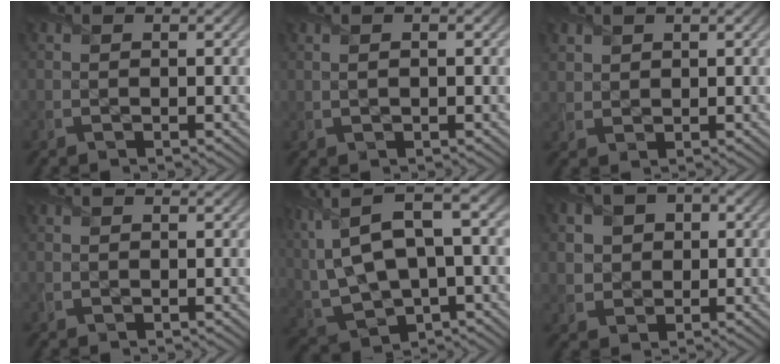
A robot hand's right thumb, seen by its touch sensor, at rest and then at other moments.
{"total": 0.9, "force": [0.3, 0.1, 0.8], "torque": [-0.016, 0.002, 0.007]}
{"total": 2.1, "force": [1.5, 1.4, 0.4], "torque": [-0.015, -0.001, 0.036]}
{"total": 0.0}
{"total": 15.7, "force": [5.6, 7.4, 12.7], "torque": [-0.311, 0.018, 0.118]}
{"total": 6.2, "force": [1.8, 5.1, 2.9], "torque": [-0.080, 0.010, 0.027]}